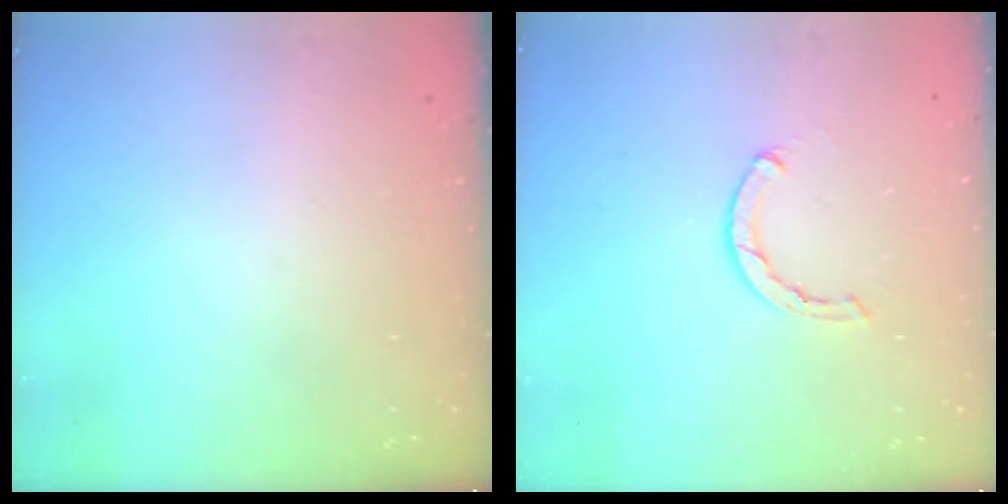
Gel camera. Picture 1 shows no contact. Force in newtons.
{"total": 2.1, "press": 2.1, "slide": 0.2}